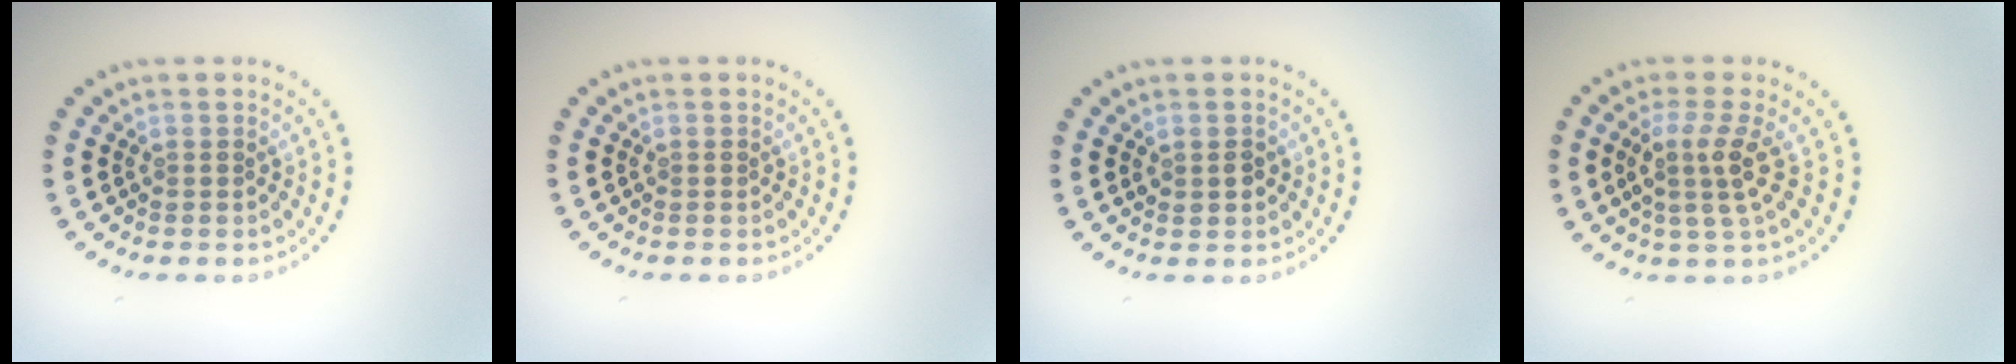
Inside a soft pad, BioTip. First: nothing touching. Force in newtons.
{"total": 0.0}
{"total": 1.3, "press": 1.3, "slide": 0.2}
{"total": 3.2, "press": 2.4, "slide": 2.0}